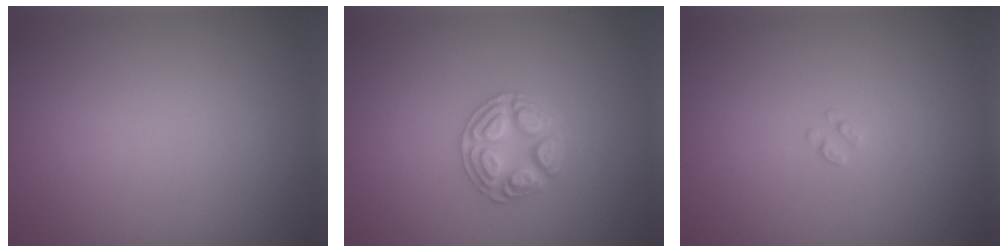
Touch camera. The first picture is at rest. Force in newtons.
{"total": 3.0, "press": 2.9, "slide": 0.4}
{"total": 0.7, "press": 0.6, "slide": 0.1}